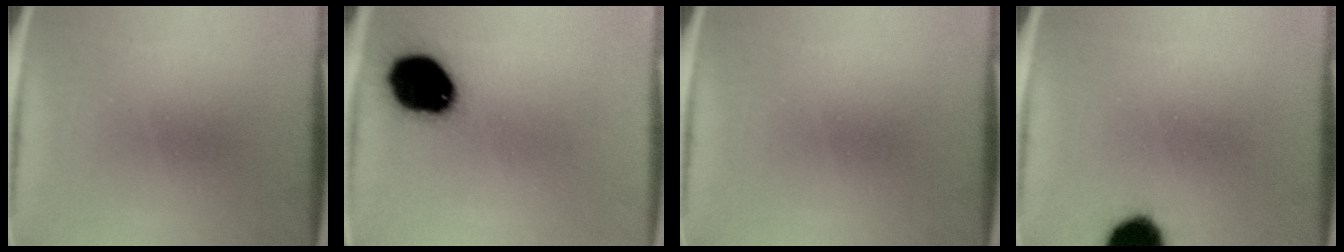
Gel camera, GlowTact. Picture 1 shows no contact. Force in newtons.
{"total": 17.2}
{"total": 0.0}
{"total": 12.0}